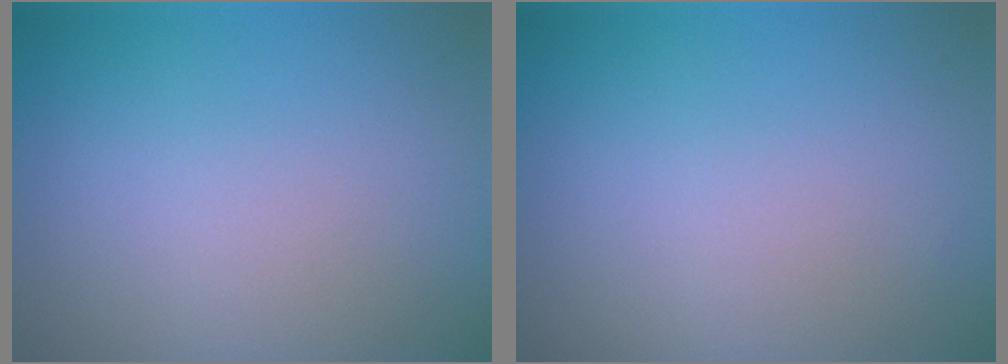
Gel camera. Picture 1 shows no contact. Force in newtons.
{"total": 0.0}